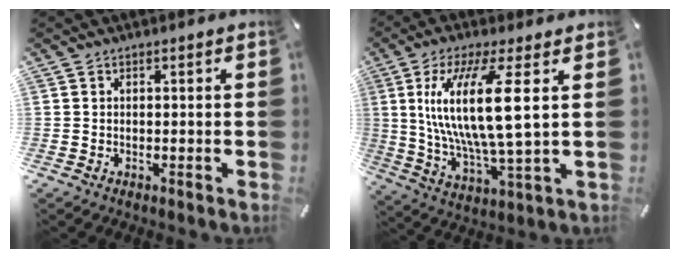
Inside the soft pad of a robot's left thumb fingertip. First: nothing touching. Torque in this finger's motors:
{"motor_torque": [0.46, 2.17, 2.47, -0.30, 0.78]}